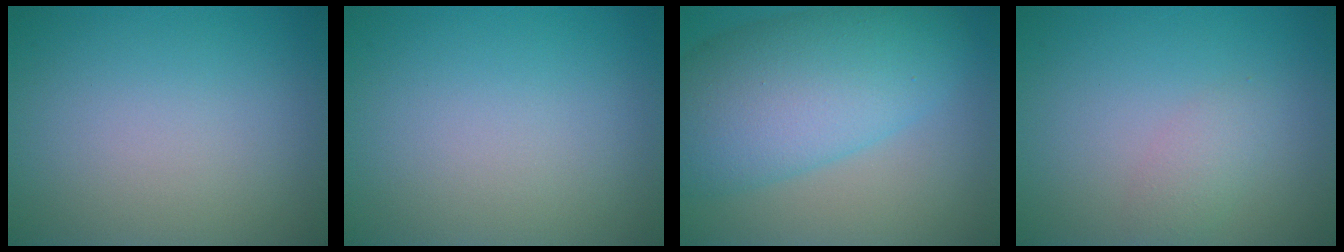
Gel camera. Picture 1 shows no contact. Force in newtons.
{"total": 0.0}
{"total": 9.9, "press": 9.9, "slide": 0.2}
{"total": 1.5, "press": 1.5, "slide": 0.1}